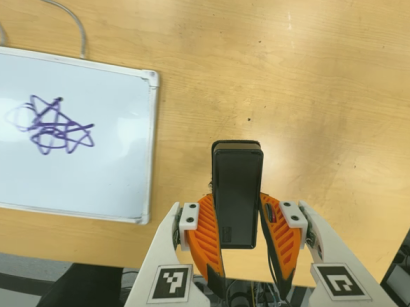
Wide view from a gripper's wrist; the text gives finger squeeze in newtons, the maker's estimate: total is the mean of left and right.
{"total": 5.4, "left": 3.7, "right": 7.1}